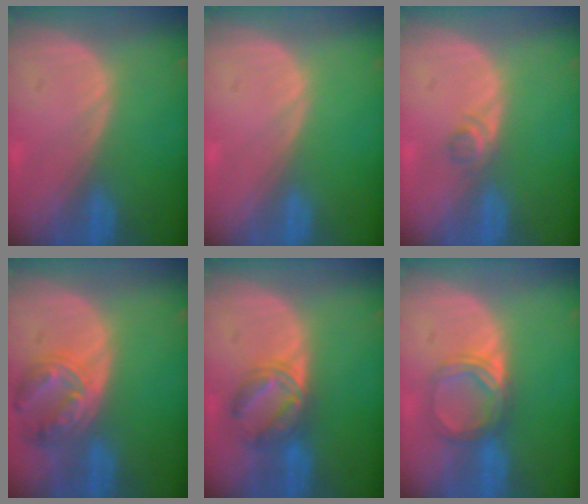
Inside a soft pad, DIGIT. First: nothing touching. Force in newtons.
{"total": 0.0}
{"total": 1.8, "press": 1.5, "slide": 0.9}
{"total": 7.9, "press": 6.9, "slide": 3.9}
{"total": 5.9, "press": 5.8, "slide": 1.0}
{"total": 5.3, "press": 4.9, "slide": 2.0}